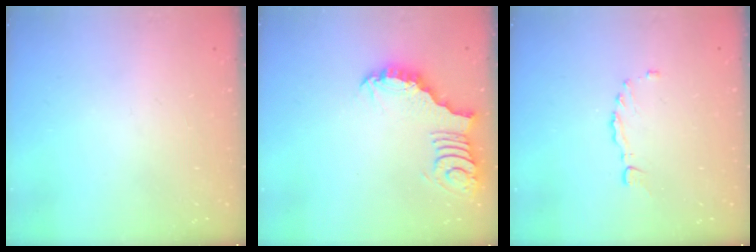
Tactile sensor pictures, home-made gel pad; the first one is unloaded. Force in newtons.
{"total": 3.4, "press": 3.4, "slide": 0.7}
{"total": 1.5, "press": 1.4, "slide": 0.4}